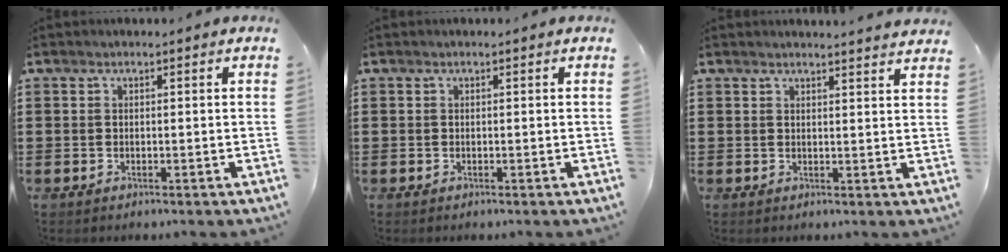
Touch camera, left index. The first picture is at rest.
{"total": 0.0}
{"total": 2.1, "force": [2.0, -0.3, 0.2], "torque": [-0.010, -0.005, 0.039]}